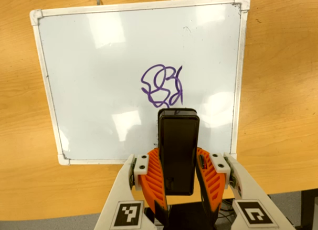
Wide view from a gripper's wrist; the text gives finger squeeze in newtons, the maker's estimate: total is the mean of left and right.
{"total": 8.9, "left": 6.4, "right": 11.3}